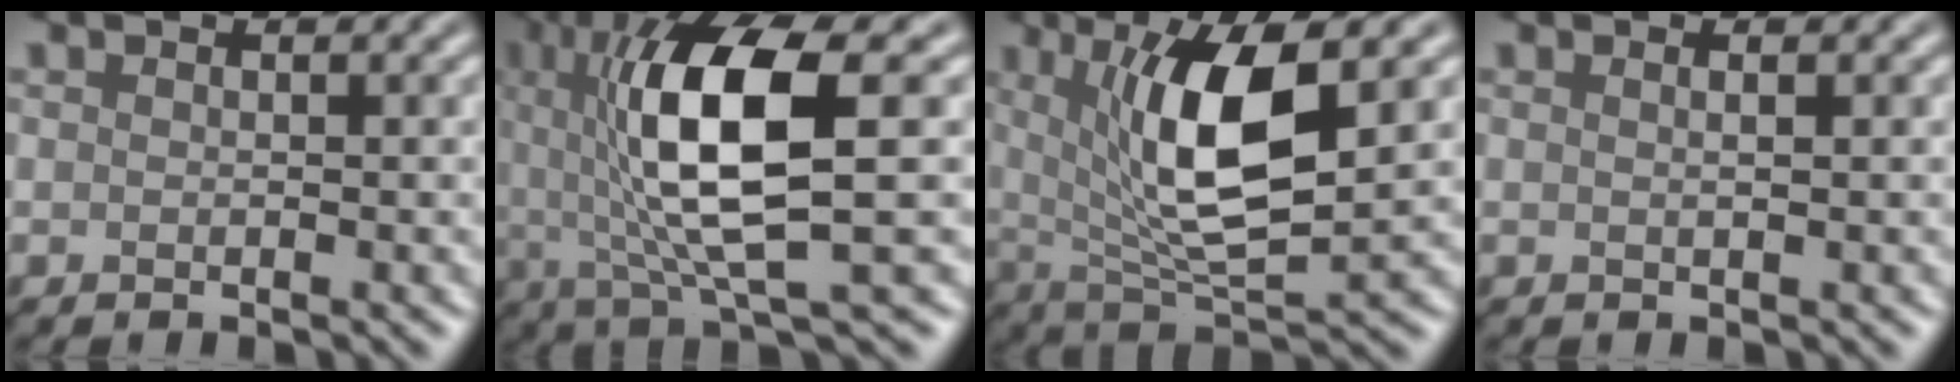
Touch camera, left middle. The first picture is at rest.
{"total": 10.6, "force": [1.3, 2.8, 10.2], "torque": [-0.181, 0.002, 0.029]}
{"total": 9.1, "force": [2.2, 2.9, 8.4], "torque": [-0.144, -0.010, 0.041]}
{"total": 1.4, "force": [0.5, 0.6, 1.2], "torque": [-0.003, -0.002, -0.006]}